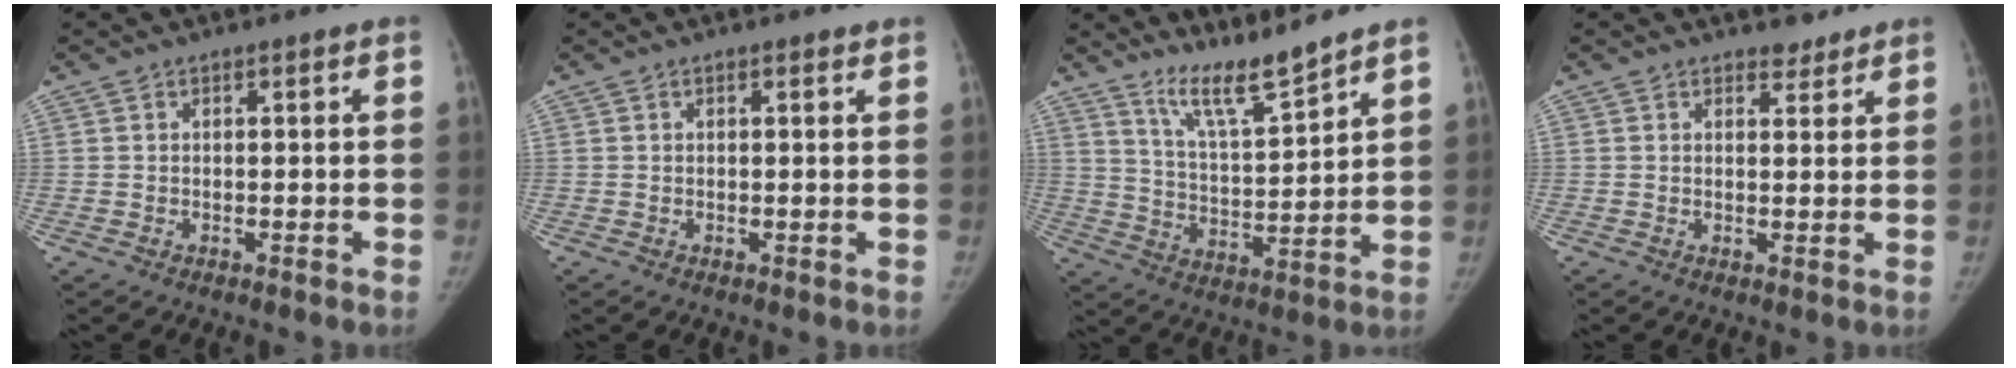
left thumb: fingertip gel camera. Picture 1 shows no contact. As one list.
[{"total": 0.9, "force": [0.6, 0.3, 0.6], "torque": [-0.010, -0.002, 0.007]}, {"total": 9.0, "force": [7.9, 0.3, 4.3], "torque": [-0.076, -0.068, 0.151]}, {"total": 2.5, "force": [2.1, 1.3, 0.4], "torque": [0.010, -0.014, 0.026]}]